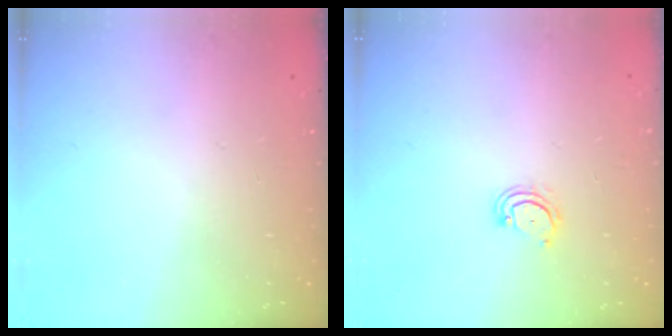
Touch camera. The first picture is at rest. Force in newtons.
{"total": 3.9, "press": 3.9, "slide": 0.3}